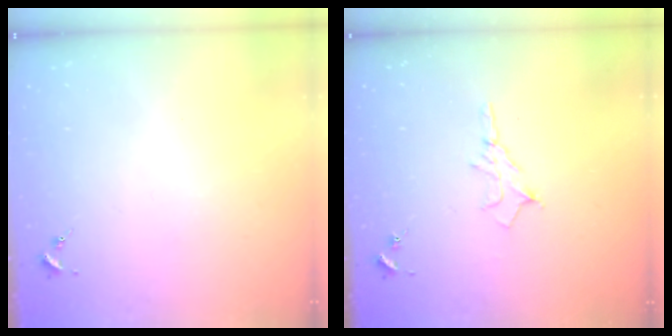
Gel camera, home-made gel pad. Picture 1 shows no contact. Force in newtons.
{"total": 6.2, "press": 6.1, "slide": 0.8}